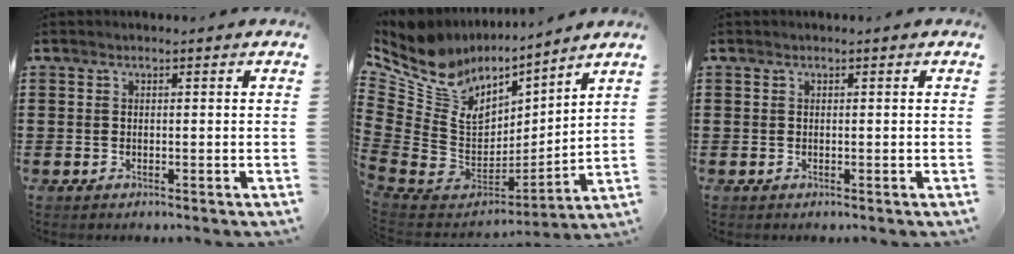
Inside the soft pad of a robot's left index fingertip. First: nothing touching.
{"total": 9.3, "force": [5.8, 6.6, 3.1], "torque": [-0.128, -0.064, 0.103]}
{"total": 0.0}